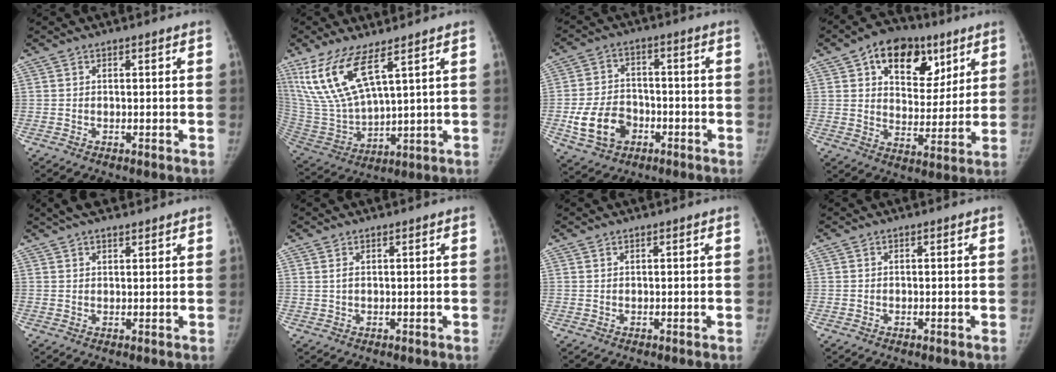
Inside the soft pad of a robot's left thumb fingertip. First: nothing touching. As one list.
[{"total": 14.3, "force": [8.2, 4.4, 10.9], "torque": [-0.235, -0.036, 0.183]}, {"total": 10.7, "force": [-3.7, 8.0, 6.0], "torque": [-0.096, 0.022, -0.062]}, {"total": 16.7, "force": [8.2, 10.8, 9.7], "torque": [-0.091, -0.020, 0.127]}, {"total": 6.3, "force": [5.0, 2.3, 3.2], "torque": [-0.041, 0.008, 0.084]}, {"total": 1.0, "force": [0.4, 0.5, 0.8], "torque": [-0.016, 0.005, 0.011]}, {"total": 0.0}, {"total": 0.0}]